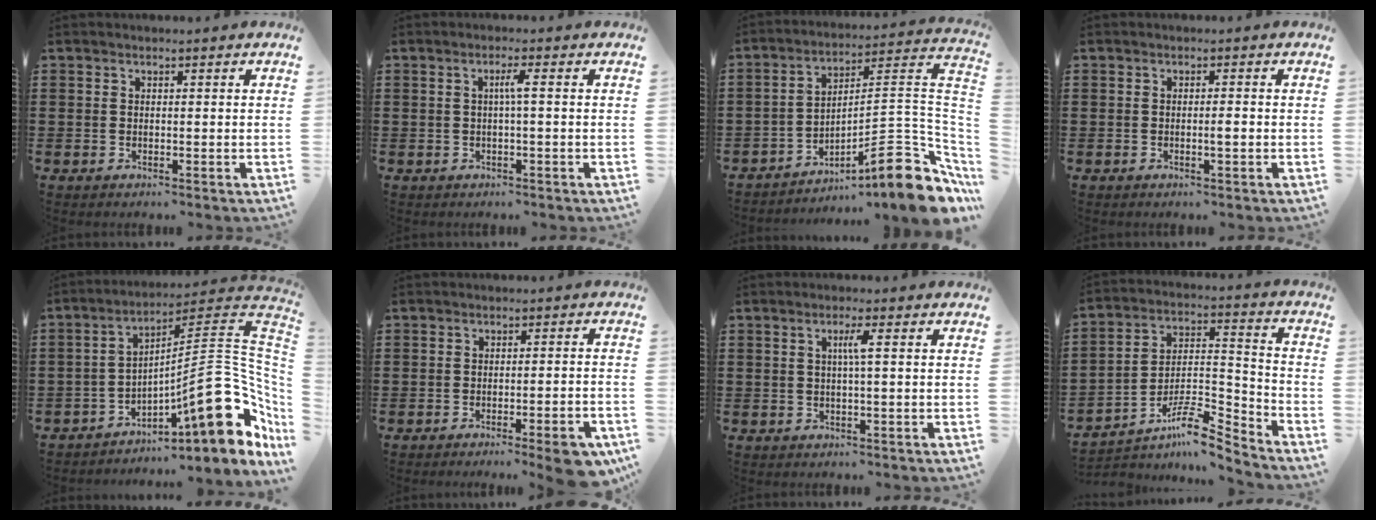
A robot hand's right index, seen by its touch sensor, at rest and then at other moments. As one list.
[{"total": 2.1, "force": [0.0, -0.2, 2.1], "torque": [-0.040, -0.002, -0.004]}, {"total": 11.7, "force": [-7.0, 2.1, 9.2], "torque": [-0.122, -0.008, -0.130]}, {"total": 1.7, "force": [-0.4, 0.1, 1.6], "torque": [-0.028, -0.001, -0.008]}, {"total": 18.3, "force": [-5.7, 5.9, 16.4], "torque": [-0.231, -0.004, -0.096]}, {"total": 4.4, "force": [-3.3, 0.0, 2.9], "torque": [-0.042, -0.008, -0.054]}, {"total": 2.3, "force": [0.3, -0.2, 2.3], "torque": [-0.045, -0.002, 0.001]}, {"total": 8.7, "force": [-6.6, 2.2, 5.2], "torque": [-0.086, 0.005, -0.126]}]